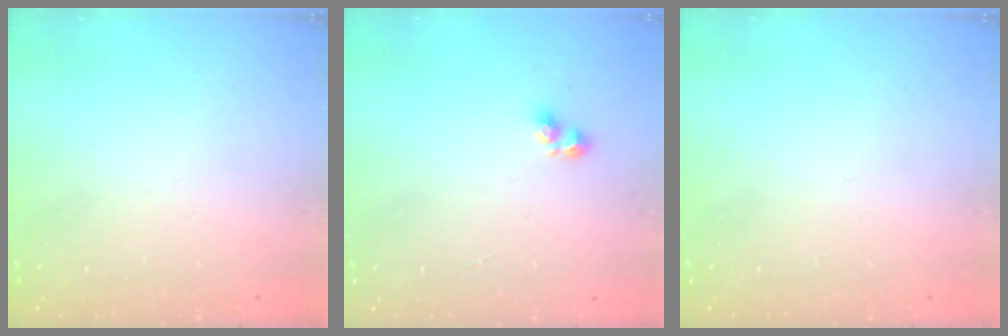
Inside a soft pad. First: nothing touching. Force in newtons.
{"total": 4.0, "press": 3.8, "slide": 1.3}
{"total": 0.0}